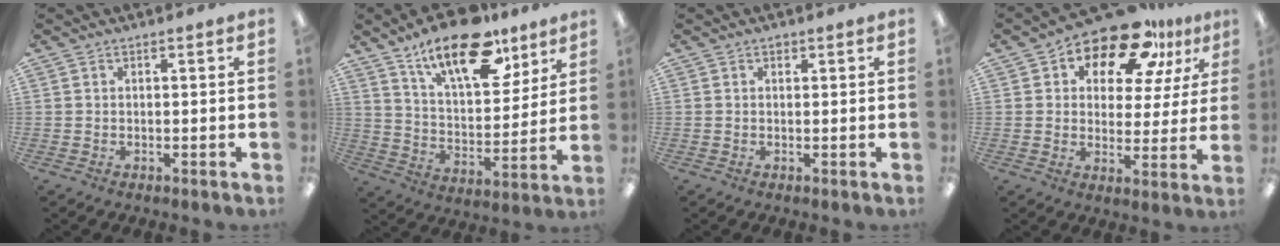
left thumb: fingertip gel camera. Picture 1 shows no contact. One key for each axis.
{"total": 18.7, "fx": 13.2, "fy": 7.7, "fz": 10.8, "tx": -0.169, "ty": -0.074, "tz": 0.224}
{"total": 0.8, "fx": 0.5, "fy": 0.5, "fz": 0.3, "tx": -0.007, "ty": 0.002, "tz": 0.009}
{"total": 14.7, "fx": 10.7, "fy": 6.9, "fz": 7.2, "tx": -0.122, "ty": -0.065, "tz": 0.187}